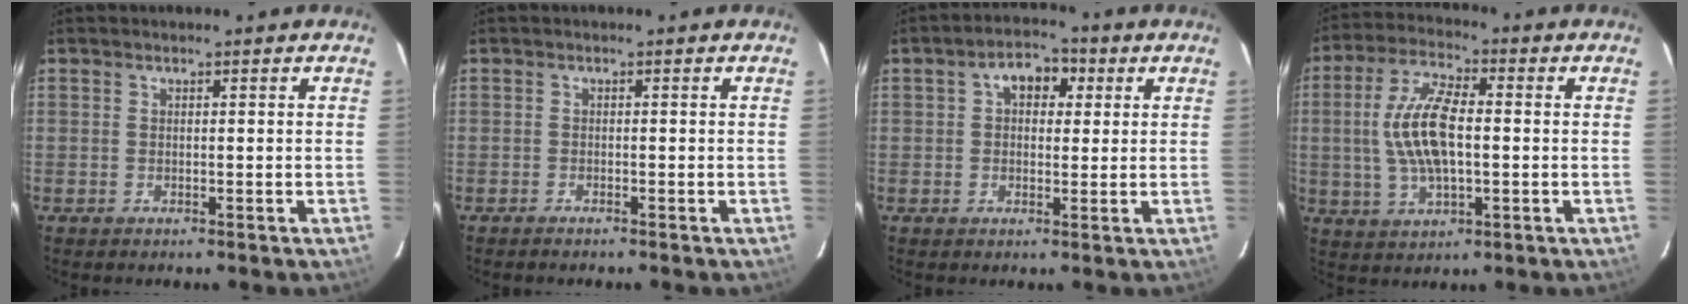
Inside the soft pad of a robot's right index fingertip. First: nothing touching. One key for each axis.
{"total": 1.1, "fx": -1.0, "fy": 0.1, "fz": 0.3, "tx": -0.010, "ty": -0.002, "tz": -0.020}
{"total": 6.0, "fx": 1.7, "fy": 4.1, "fz": 4.0, "tx": -0.065, "ty": 0.027, "tz": 0.027}
{"total": 12.2, "fx": 0.0, "fy": 5.1, "fz": 11.1, "tx": -0.228, "ty": 0.009, "tz": 0.001}